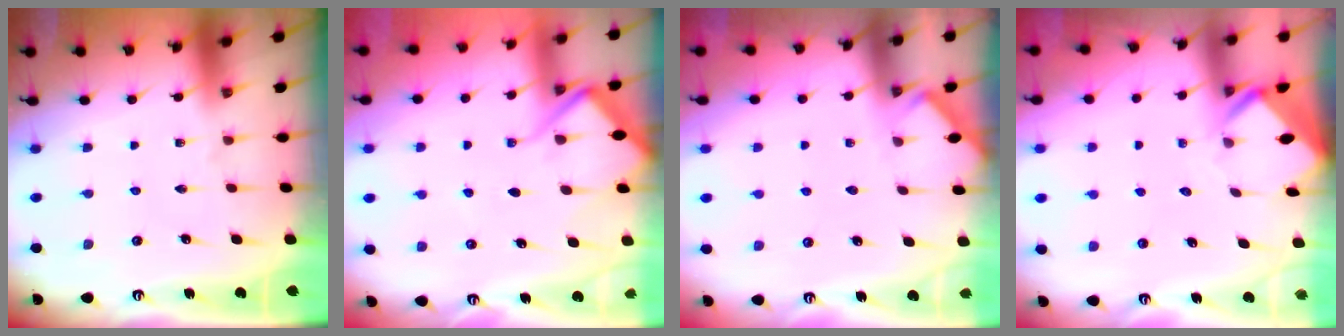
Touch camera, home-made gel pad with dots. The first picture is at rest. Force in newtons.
{"total": 7.7, "press": 7.6, "slide": 0.9}
{"total": 2.3, "press": 2.3, "slide": 0.3}
{"total": 2.8, "press": 2.8, "slide": 0.2}